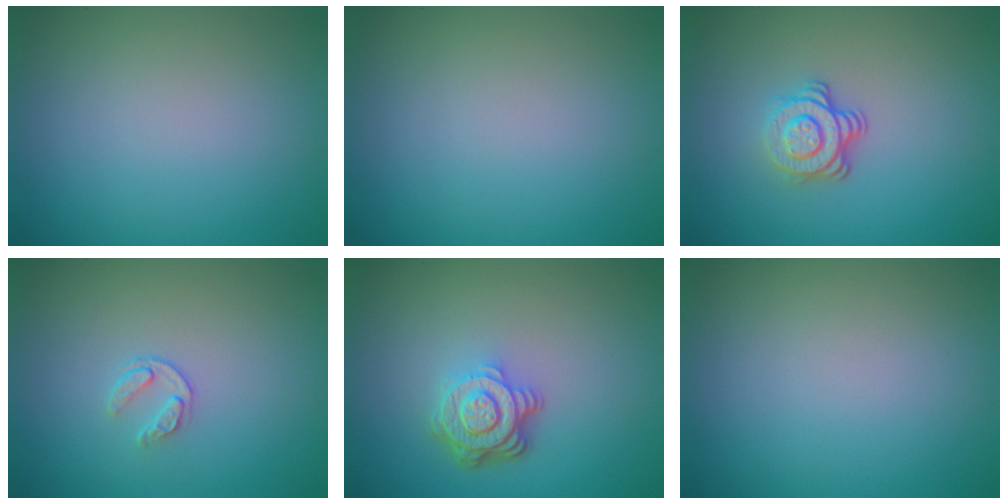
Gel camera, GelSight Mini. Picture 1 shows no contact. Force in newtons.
{"total": 0.0}
{"total": 3.6, "press": 2.6, "slide": 2.5}
{"total": 1.3, "press": 0.8, "slide": 1.1}
{"total": 4.6, "press": 3.4, "slide": 3.0}
{"total": 0.0}